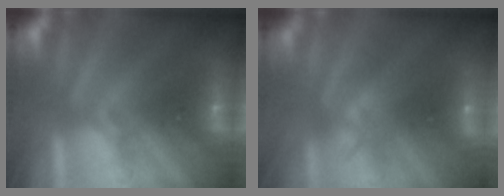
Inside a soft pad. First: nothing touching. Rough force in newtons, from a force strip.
{"total": 8.4}